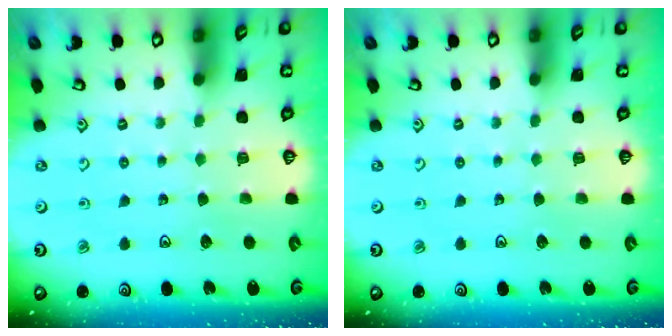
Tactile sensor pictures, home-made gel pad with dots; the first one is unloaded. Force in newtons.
{"total": 0.0}